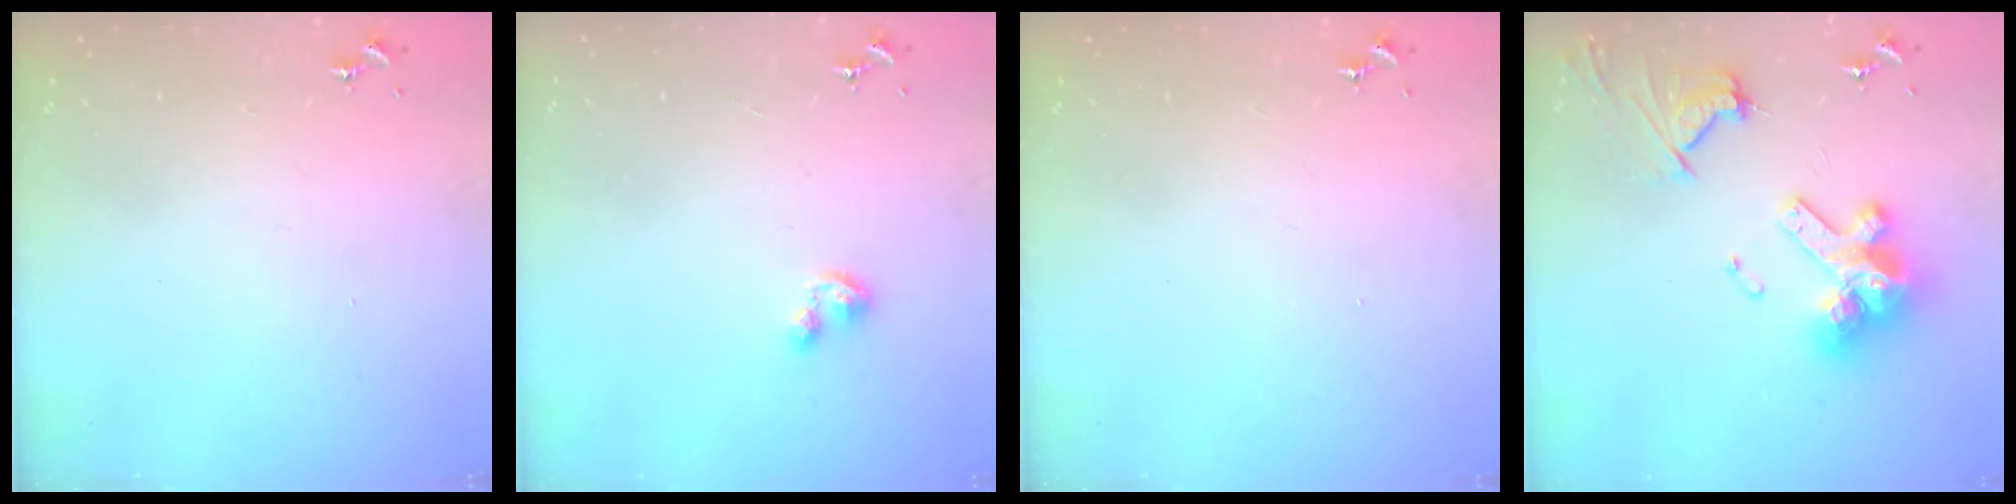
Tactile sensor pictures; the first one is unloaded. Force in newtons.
{"total": 3.2, "press": 3.2, "slide": 0.5}
{"total": 0.0}
{"total": 20.0, "press": 19.8, "slide": 2.4}